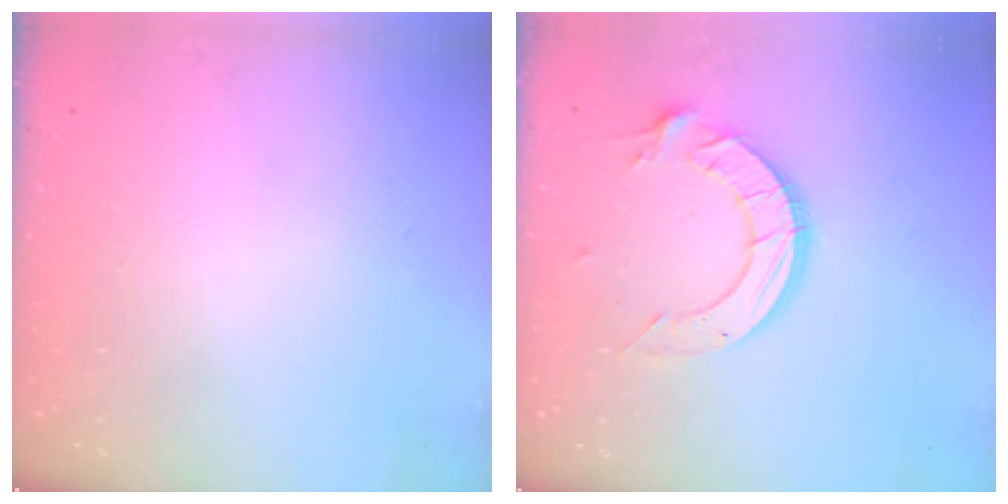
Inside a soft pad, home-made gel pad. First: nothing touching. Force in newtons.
{"total": 12.9, "press": 12.8, "slide": 1.4}